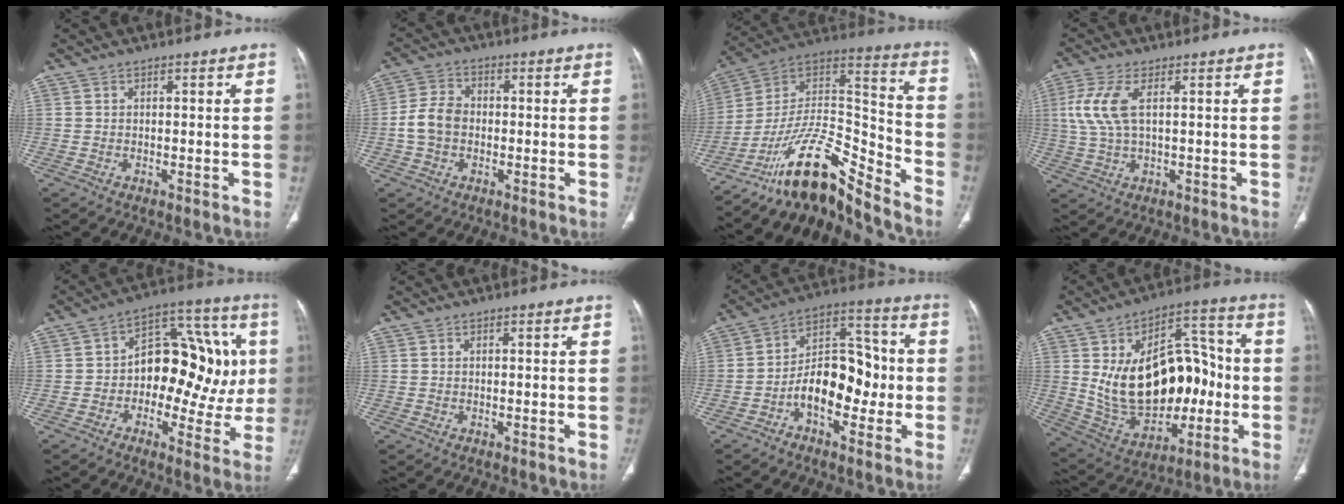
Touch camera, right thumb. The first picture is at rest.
{"total": 6.6, "force": [-0.9, 5.0, 4.1], "torque": [-0.077, 0.020, -0.023]}
{"total": 17.0, "force": [-14.5, 3.7, 7.9], "torque": [-0.113, 0.131, -0.260]}
{"total": 7.9, "force": [1.9, 3.2, 6.9], "torque": [-0.181, 0.003, 0.043]}
{"total": 19.2, "force": [0.5, 11.5, 15.3], "torque": [-0.151, 0.040, 0.007]}
{"total": 0.0}
{"total": 13.5, "force": [-3.3, 8.3, 10.1], "torque": [-0.127, 0.049, -0.061]}
{"total": 24.7, "force": [-0.7, 15.5, 19.2], "torque": [-0.273, 0.028, 0.017]}